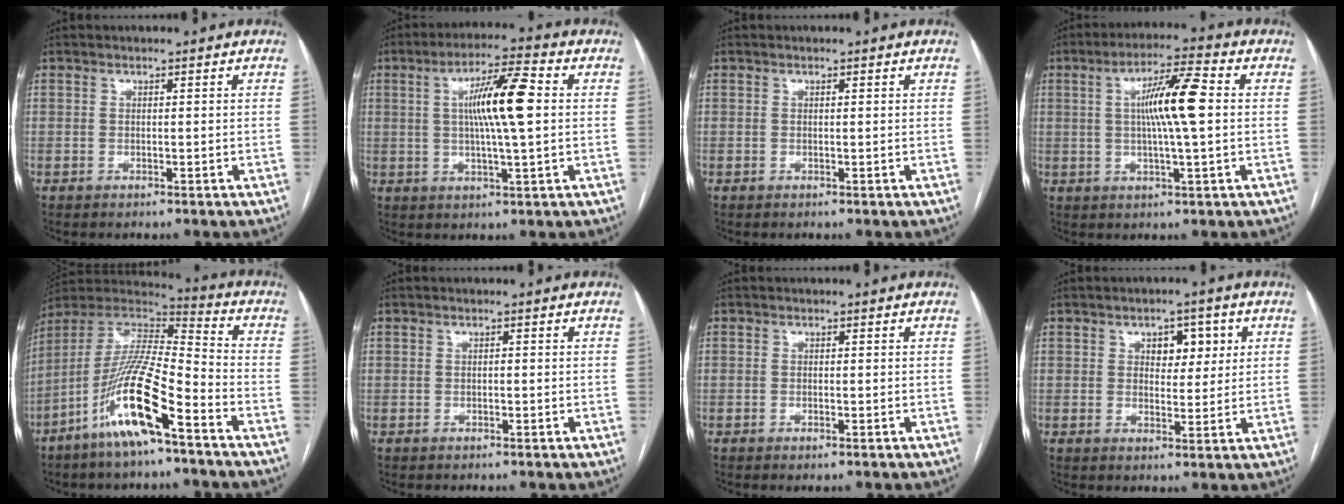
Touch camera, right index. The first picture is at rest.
{"total": 10.4, "force": [1.5, 0.7, 10.3], "torque": [-0.179, 0.011, 0.023]}
{"total": 0.0}
{"total": 9.5, "force": [1.1, 0.5, 9.5], "torque": [-0.166, 0.010, 0.016]}
{"total": 16.1, "force": [-8.5, 2.0, 13.5], "torque": [-0.270, -0.013, -0.160]}
{"total": 0.0}
{"total": 0.5, "force": [-0.3, 0.0, 0.4], "torque": [-0.004, -0.002, -0.003]}
{"total": 5.0, "force": [1.9, 2.9, 3.7], "torque": [-0.040, 0.009, 0.028]}